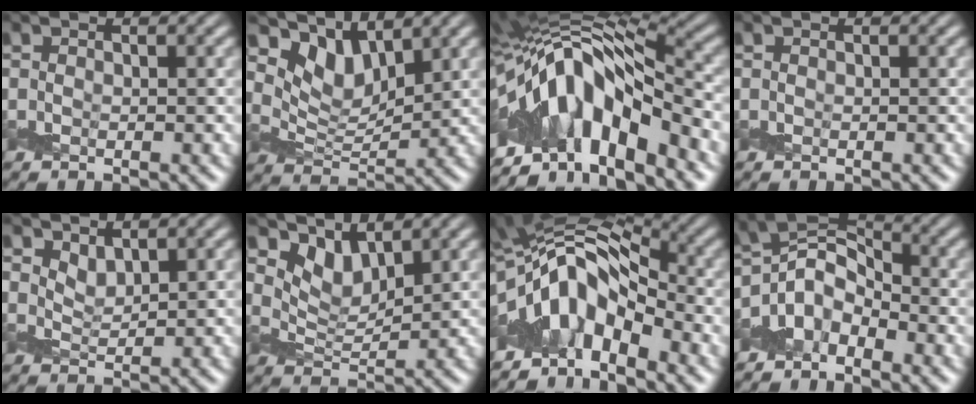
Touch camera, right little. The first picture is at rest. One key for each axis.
{"total": 6.6, "fx": 5.4, "fy": 2.2, "fz": 3.1, "tx": -0.062, "ty": -0.005, "tz": 0.088}
{"total": 10.6, "fx": -3.9, "fy": 3.5, "fz": 9.2, "tx": -0.141, "ty": 0.019, "tz": -0.077}
{"total": 0.0}
{"total": 1.6, "fx": 1.4, "fy": 0.5, "fz": 0.6, "tx": -0.014, "ty": -0.008, "tz": 0.028}
{"total": 4.9, "fx": 4.5, "fy": 1.2, "fz": 1.5, "tx": -0.040, "ty": -0.007, "tz": 0.073}
{"total": 6.8, "fx": -3.2, "fy": 3.5, "fz": 4.9, "tx": -0.066, "ty": 0.016, "tz": -0.075}
{"total": 3.6, "fx": -2.4, "fy": 2.1, "fz": 1.8, "tx": -0.025, "ty": 0.005, "tz": -0.057}